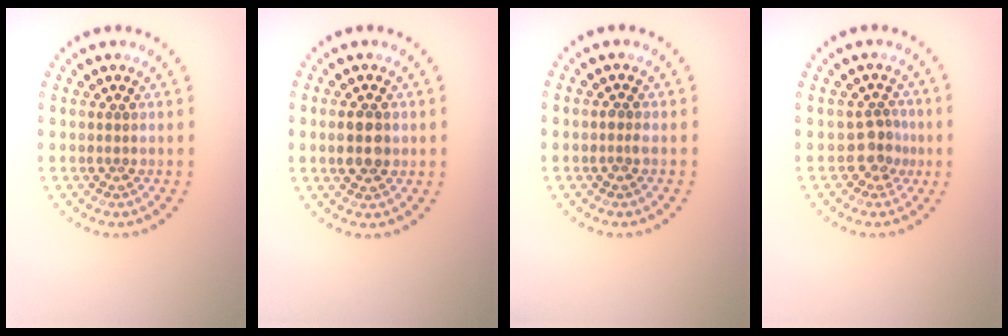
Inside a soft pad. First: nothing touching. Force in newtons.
{"total": 2.4, "press": 2.4, "slide": 0.1}
{"total": 0.5, "press": 0.5, "slide": 0.2}
{"total": 2.1, "press": 1.6, "slide": 1.4}